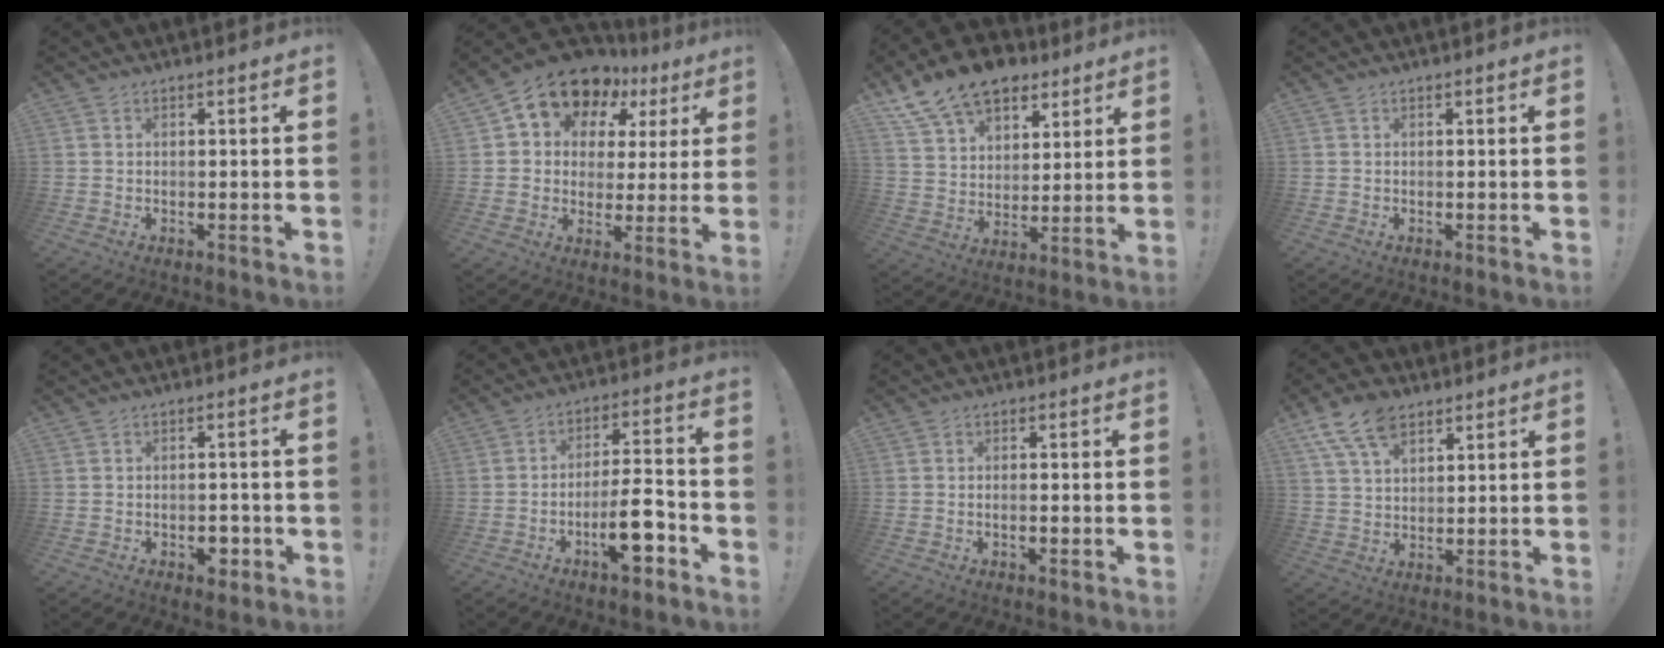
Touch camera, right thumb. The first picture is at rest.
{"total": 12.8, "force": [8.4, 8.2, 5.0], "torque": [-0.090, -0.062, 0.151]}
{"total": 15.9, "force": [10.9, 9.4, 6.7], "torque": [-0.121, -0.068, 0.205]}
{"total": 0.0}
{"total": 4.3, "force": [-1.6, 2.9, 2.7], "torque": [-0.020, 0.006, -0.028]}
{"total": 13.0, "force": [-6.0, 3.8, 10.9], "torque": [-0.170, 0.036, -0.096]}
{"total": 1.6, "force": [-0.8, 0.3, 1.4], "torque": [-0.023, 0.001, -0.014]}
{"total": 10.9, "force": [6.6, 6.0, 6.2], "torque": [-0.114, -0.016, 0.128]}